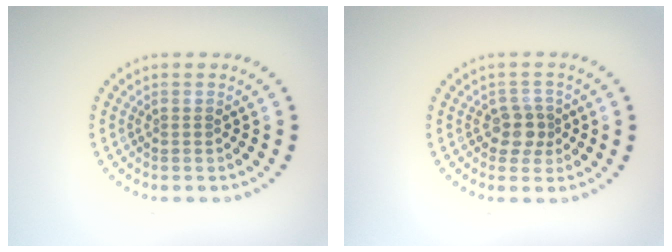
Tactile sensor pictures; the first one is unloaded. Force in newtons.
{"total": 2.3, "press": 1.9, "slide": 1.2}